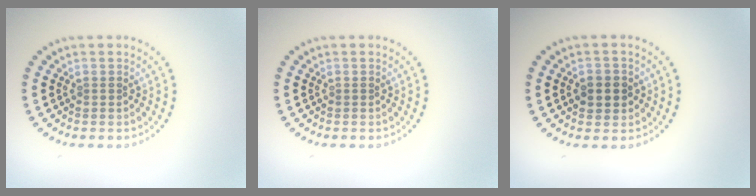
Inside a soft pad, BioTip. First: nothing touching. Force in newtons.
{"total": 0.0}
{"total": 2.3, "press": 2.3, "slide": 0.4}